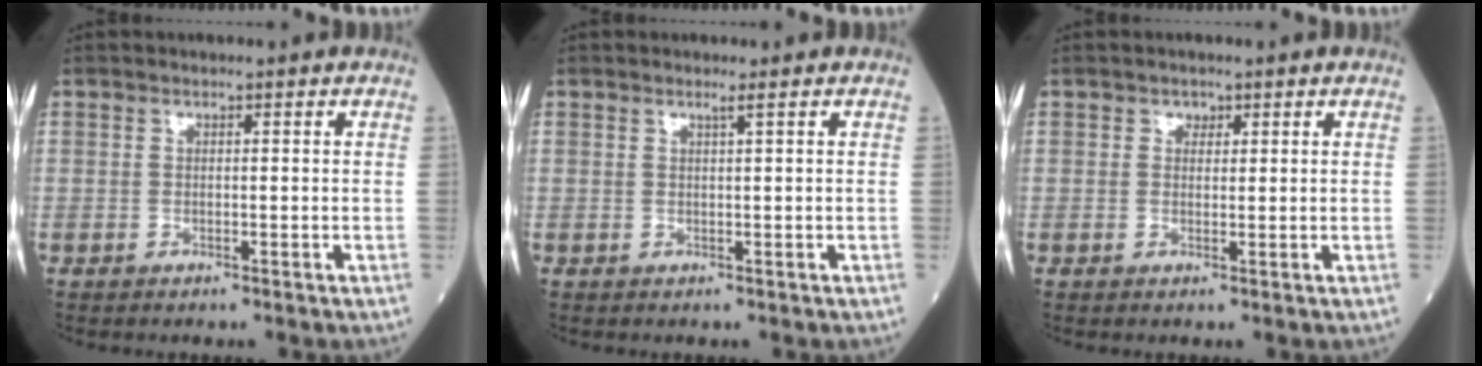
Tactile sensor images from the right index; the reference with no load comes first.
{"total": 0.7, "force": [0.4, -0.3, 0.5], "torque": [-0.017, -0.006, 0.011]}
{"total": 1.2, "force": [0.6, 0.9, 0.4], "torque": [0.000, -0.002, 0.007]}